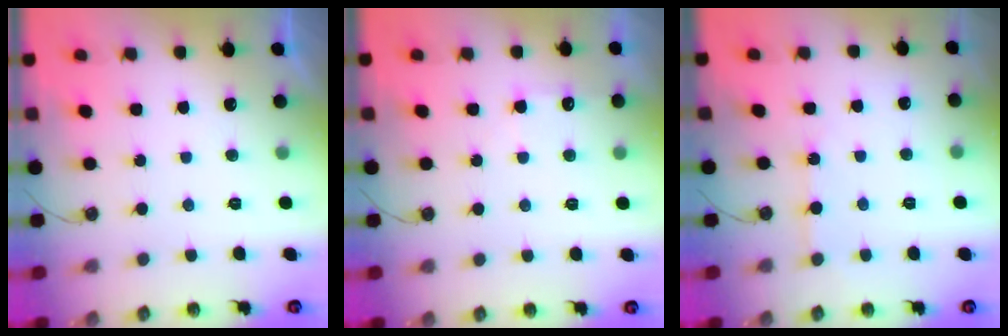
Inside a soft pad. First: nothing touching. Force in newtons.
{"total": 6.0, "press": 6.0, "slide": 0.8}
{"total": 4.6, "press": 4.6, "slide": 0.6}